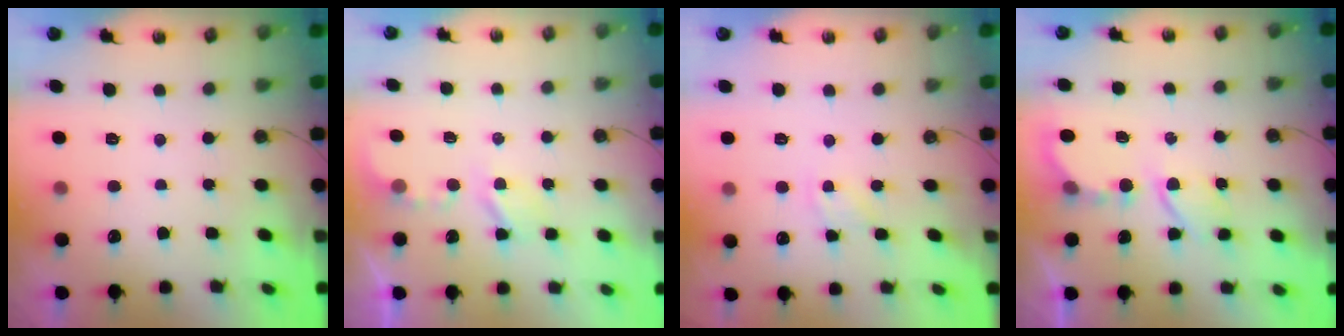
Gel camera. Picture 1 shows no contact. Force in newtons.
{"total": 5.0, "press": 5.0, "slide": 0.5}
{"total": 3.9, "press": 3.9, "slide": 0.5}
{"total": 6.0, "press": 6.0, "slide": 0.5}